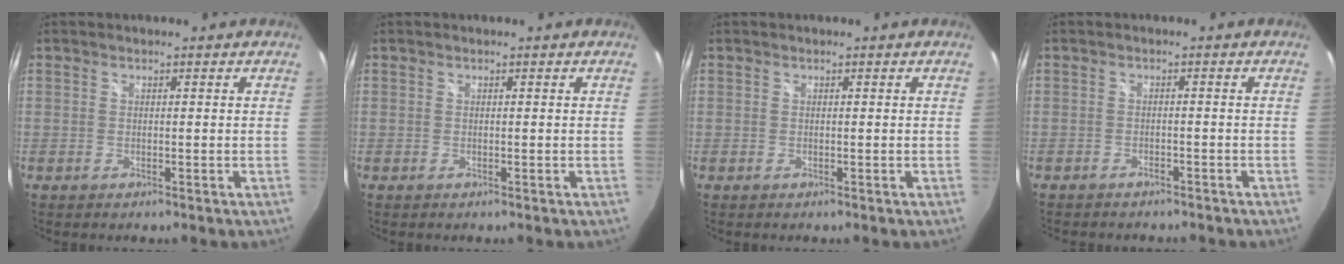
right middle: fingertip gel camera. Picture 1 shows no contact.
{"total": 0.0}
{"total": 0.0}
{"total": 3.9, "force": [-3.5, 1.3, 1.2], "torque": [-0.034, -0.009, -0.050]}